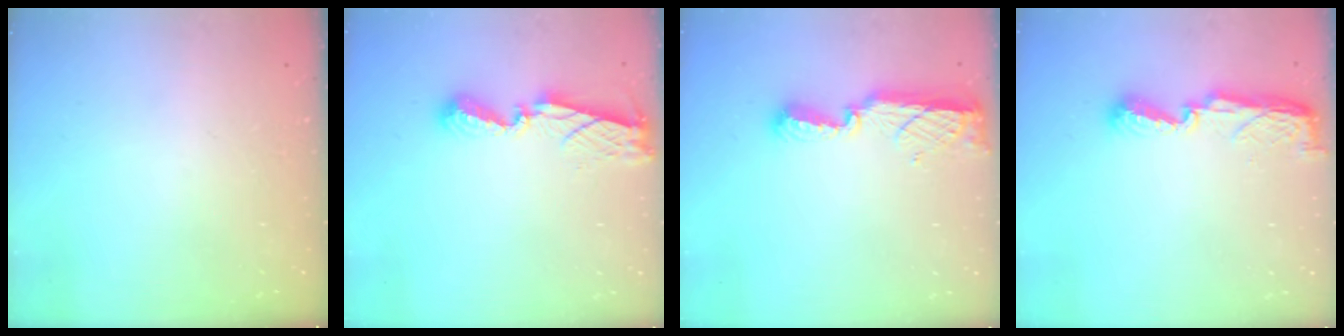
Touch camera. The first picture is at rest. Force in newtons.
{"total": 7.5, "press": 7.5, "slide": 0.5}
{"total": 11.5, "press": 10.0, "slide": 5.7}
{"total": 8.5, "press": 8.5, "slide": 0.1}